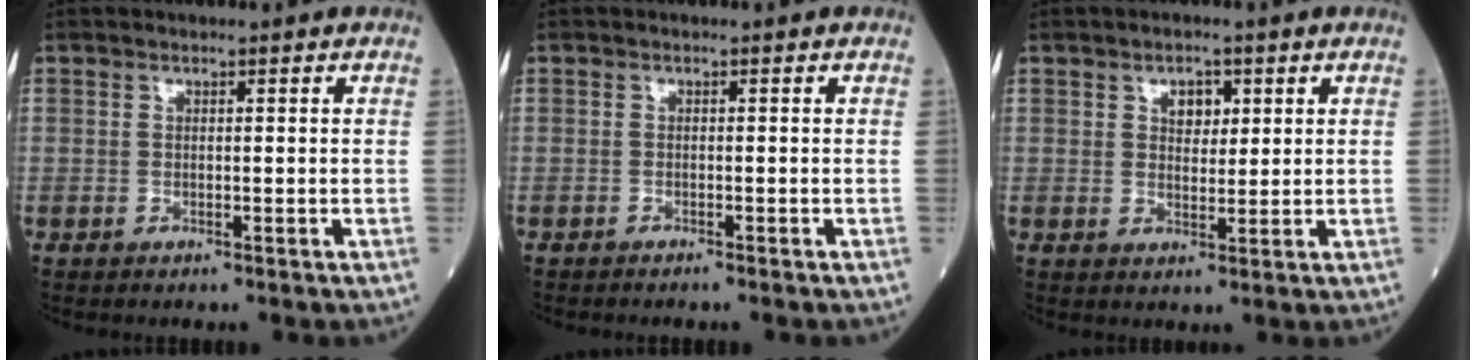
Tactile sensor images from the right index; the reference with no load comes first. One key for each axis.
{"total": 1.3, "fx": -1.2, "fy": 0.0, "fz": 0.6, "tx": -0.011, "ty": 0.000, "tz": -0.014}
{"total": 3.2, "fx": 1.4, "fy": 1.9, "fz": 2.2, "tx": -0.029, "ty": 0.004, "tz": 0.022}